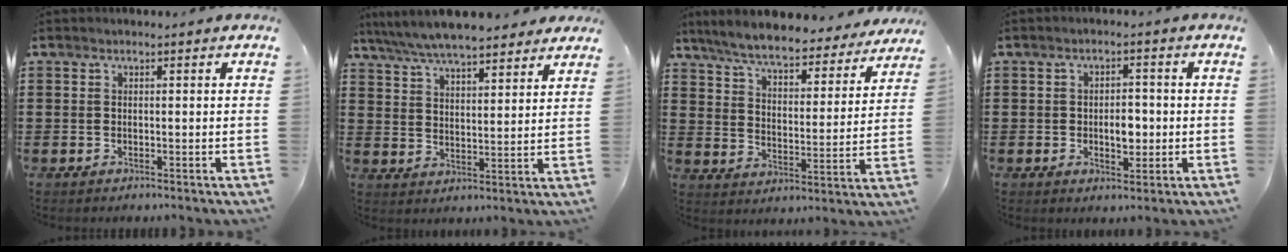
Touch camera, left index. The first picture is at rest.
{"total": 7.1, "force": [6.6, 1.0, 2.3], "torque": [-0.071, -0.022, 0.119]}
{"total": 7.1, "force": [6.6, 0.6, 2.6], "torque": [-0.081, -0.039, 0.113]}
{"total": 4.0, "force": [-0.5, 2.2, 3.3], "torque": [-0.049, -0.003, -0.015]}